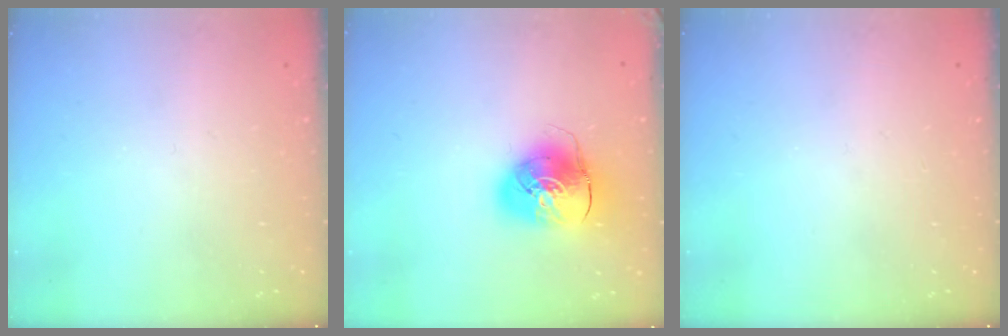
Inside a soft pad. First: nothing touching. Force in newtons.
{"total": 11.2, "press": 11.0, "slide": 1.9}
{"total": 0.0}